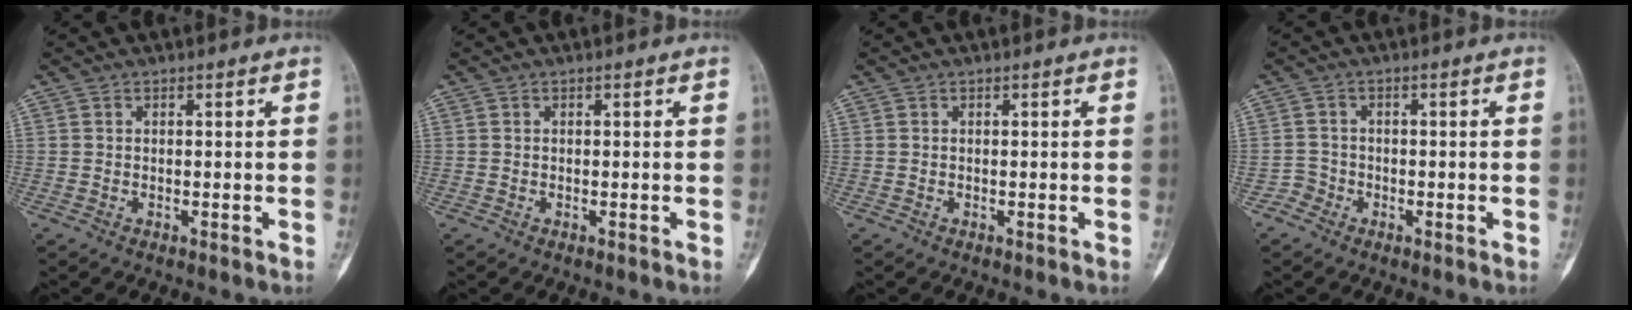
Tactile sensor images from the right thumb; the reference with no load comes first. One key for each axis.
{"total": 0.0}
{"total": 0.0}
{"total": 2.0, "fx": -1.2, "fy": 1.6, "fz": -0.3, "tx": 0.013, "ty": 0.007, "tz": -0.031}